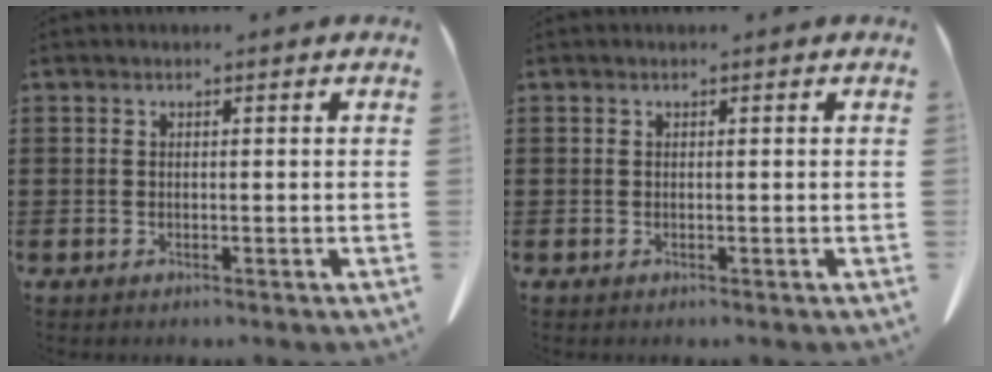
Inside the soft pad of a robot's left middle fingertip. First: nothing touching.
{"total": 0.0}